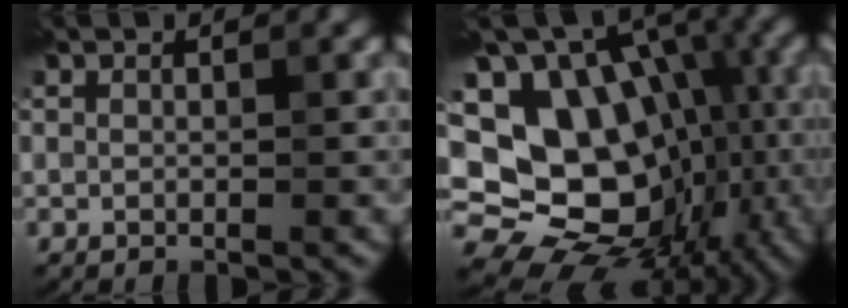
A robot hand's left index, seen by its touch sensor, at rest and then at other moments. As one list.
[{"total": 17.2, "force": [-0.6, 12.9, 11.4], "torque": [-0.175, 0.006, 0.014]}]